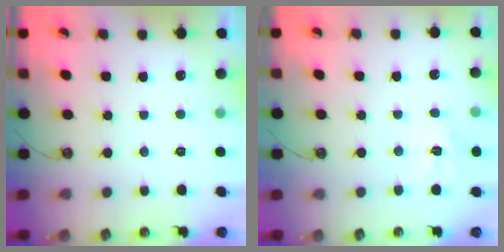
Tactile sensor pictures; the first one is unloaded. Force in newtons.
{"total": 7.1, "press": 7.1, "slide": 0.6}